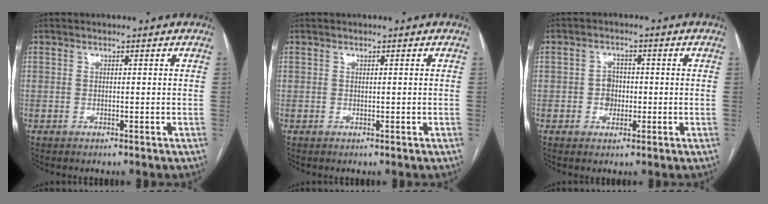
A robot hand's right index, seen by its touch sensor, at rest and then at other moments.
{"total": 0.0}
{"total": 3.0, "force": [-0.5, 2.5, 1.5], "torque": [-0.020, 0.007, -0.007]}